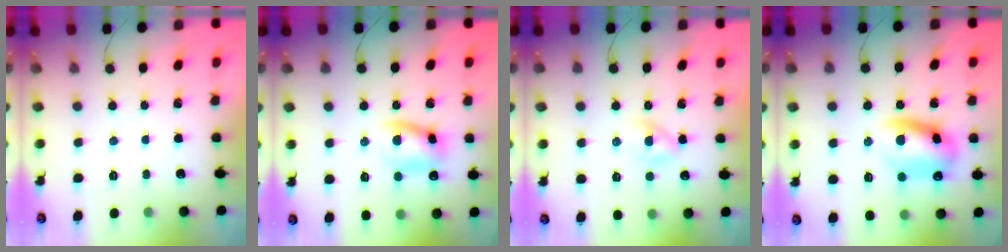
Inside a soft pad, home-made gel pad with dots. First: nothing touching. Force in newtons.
{"total": 10.3, "press": 10.2, "slide": 1.5}
{"total": 3.6, "press": 3.5, "slide": 0.9}
{"total": 12.3, "press": 12.1, "slide": 2.4}